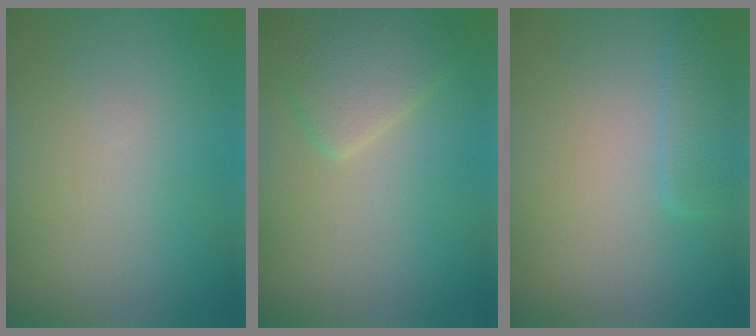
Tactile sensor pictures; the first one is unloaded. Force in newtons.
{"total": 3.4, "press": 3.4, "slide": 0.2}
{"total": 1.8, "press": 1.8, "slide": 0.0}